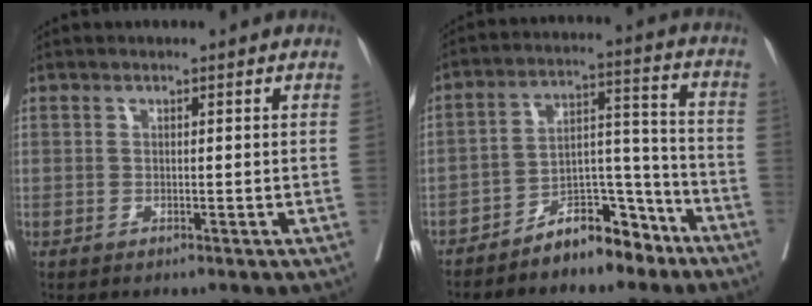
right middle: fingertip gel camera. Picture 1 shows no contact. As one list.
[{"total": 9.9, "force": [-7.6, 4.0, 4.9], "torque": [-0.080, 0.034, -0.130]}]